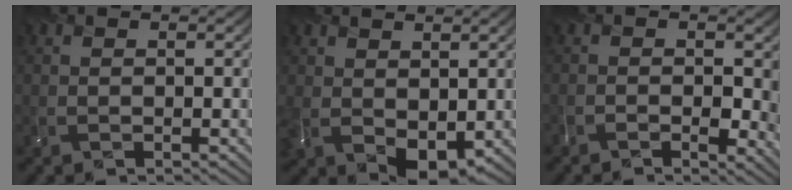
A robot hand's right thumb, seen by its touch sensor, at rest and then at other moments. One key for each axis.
{"total": 6.8, "fx": 0.6, "fy": 4.4, "fz": 5.1, "tx": -0.110, "ty": -0.019, "tz": 0.024}
{"total": 6.4, "fx": -1.7, "fy": 3.5, "fz": 5.1, "tx": -0.071, "ty": -0.020, "tz": -0.022}